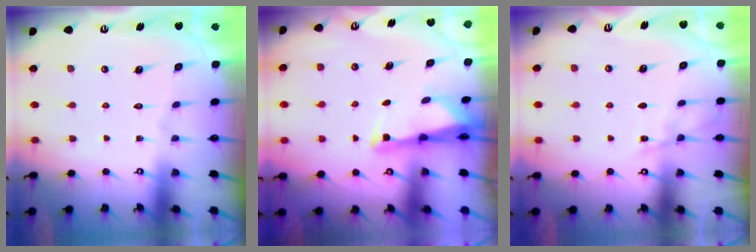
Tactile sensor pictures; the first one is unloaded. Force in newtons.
{"total": 2.7, "press": 2.6, "slide": 0.5}
{"total": 4.5, "press": 4.5, "slide": 0.4}